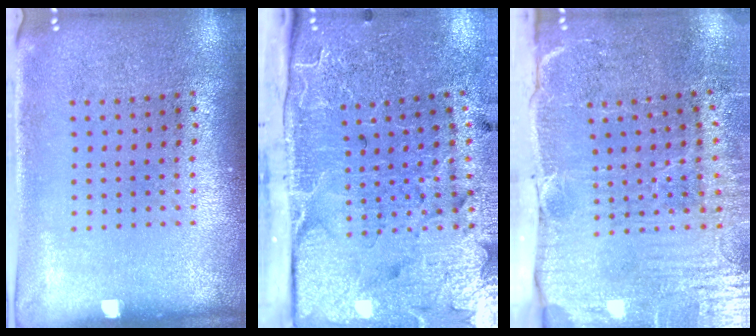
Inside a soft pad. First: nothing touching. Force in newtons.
{"total": 4.9, "press": 4.0, "slide": 3.0}
{"total": 5.2, "press": 4.4, "slide": 2.8}